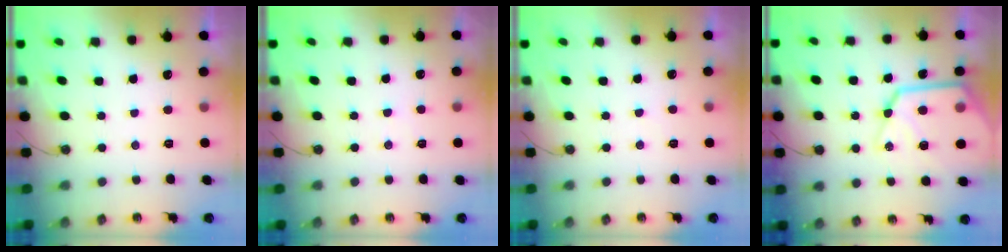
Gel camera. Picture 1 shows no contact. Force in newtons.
{"total": 2.7, "press": 2.6, "slide": 0.5}
{"total": 1.8, "press": 1.8, "slide": 0.4}
{"total": 20.1, "press": 20.0, "slide": 2.4}